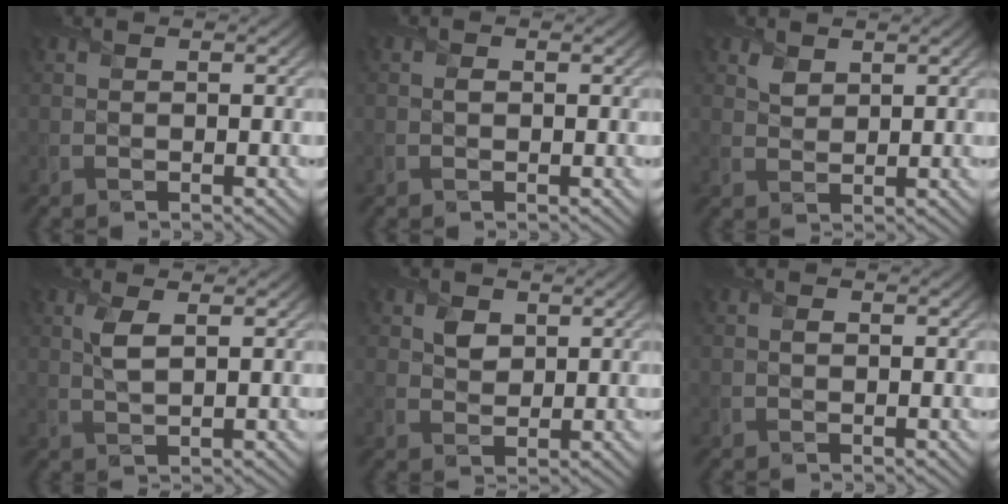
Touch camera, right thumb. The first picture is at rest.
{"total": 0.7, "force": [-0.1, 0.6, 0.3], "torque": [-0.004, -0.005, -0.005]}
{"total": 2.1, "force": [1.3, 1.4, 0.8], "torque": [-0.023, -0.006, 0.027]}
{"total": 2.9, "force": [1.0, 1.1, 2.5], "torque": [-0.062, 0.002, 0.019]}
{"total": 2.9, "force": [1.1, 2.3, 1.3], "torque": [-0.031, -0.007, 0.018]}
{"total": 0.6, "force": [-0.1, 0.5, 0.2], "torque": [-0.002, -0.005, -0.005]}